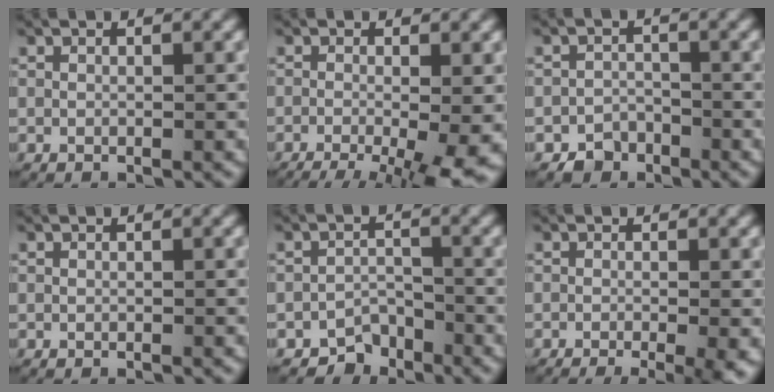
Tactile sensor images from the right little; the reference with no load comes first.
{"total": 10.1, "force": [-6.0, 3.7, 7.1], "torque": [-0.095, -0.034, -0.073]}
{"total": 2.6, "force": [-2.0, 1.7, -0.3], "torque": [0.002, -0.009, -0.037]}
{"total": 0.0}
{"total": 3.5, "force": [-3.0, 1.8, 0.3], "torque": [0.003, -0.011, -0.055]}
{"total": 4.7, "force": [-3.0, 1.0, 3.5], "torque": [-0.042, -0.009, -0.043]}